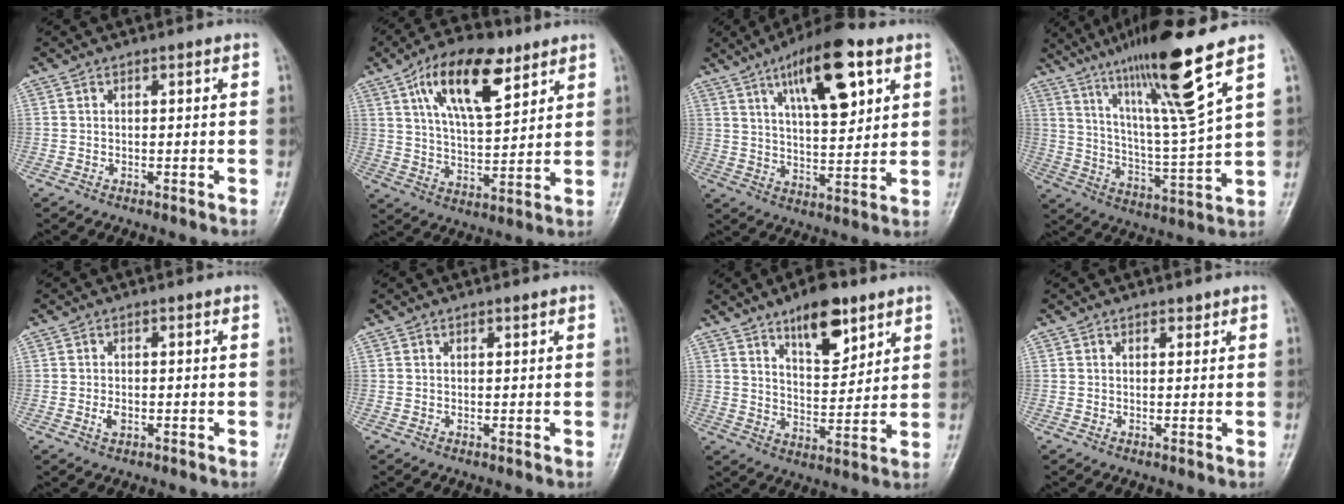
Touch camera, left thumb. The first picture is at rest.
{"total": 16.0, "force": [8.2, 6.9, 11.9], "torque": [-0.172, -0.027, 0.143]}
{"total": 16.3, "force": [7.8, 5.9, 13.0], "torque": [-0.179, -0.027, 0.125]}
{"total": 18.3, "force": [11.4, 0.4, 14.3], "torque": [-0.237, -0.058, 0.199]}
{"total": 1.8, "force": [-0.3, 1.1, 1.4], "torque": [-0.024, -0.002, -0.005]}
{"total": 0.8, "force": [0.6, 0.2, 0.6], "torque": [-0.010, -0.003, 0.012]}
{"total": 11.7, "force": [7.3, 4.8, 7.7], "torque": [-0.094, -0.047, 0.122]}
{"total": 1.4, "force": [1.0, 0.6, 0.7], "torque": [-0.004, -0.006, 0.014]}